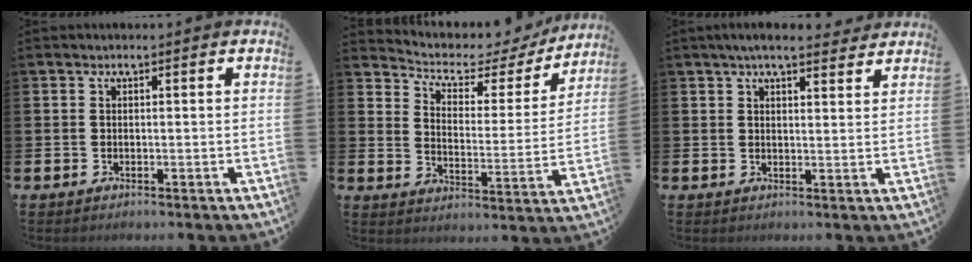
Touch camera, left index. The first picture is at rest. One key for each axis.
{"total": 4.3, "fx": 3.7, "fy": 2.0, "fz": 1.0, "tx": -0.043, "ty": -0.036, "tz": 0.053}
{"total": 4.1, "fx": 3.6, "fy": 0.8, "fz": 1.8, "tx": -0.034, "ty": -0.013, "tz": 0.063}